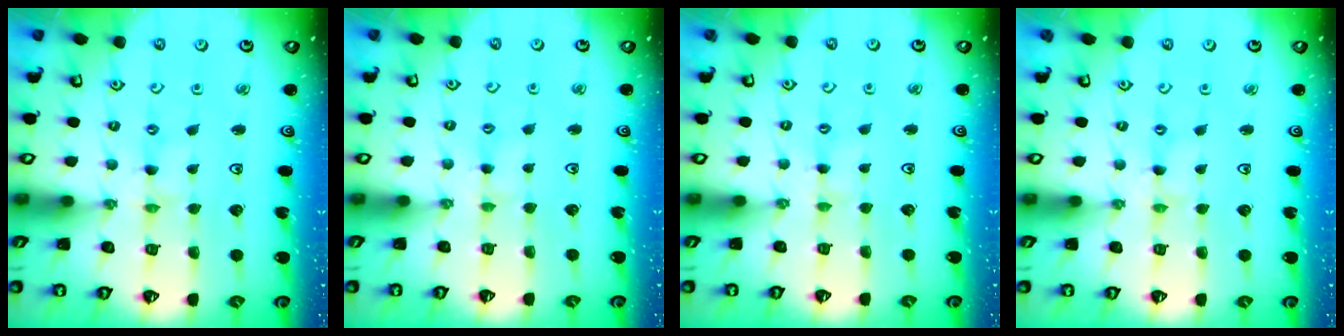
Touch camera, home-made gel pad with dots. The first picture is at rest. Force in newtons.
{"total": 2.9, "press": 2.9, "slide": 0.3}
{"total": 2.0, "press": 2.0, "slide": 0.3}
{"total": 0.0}